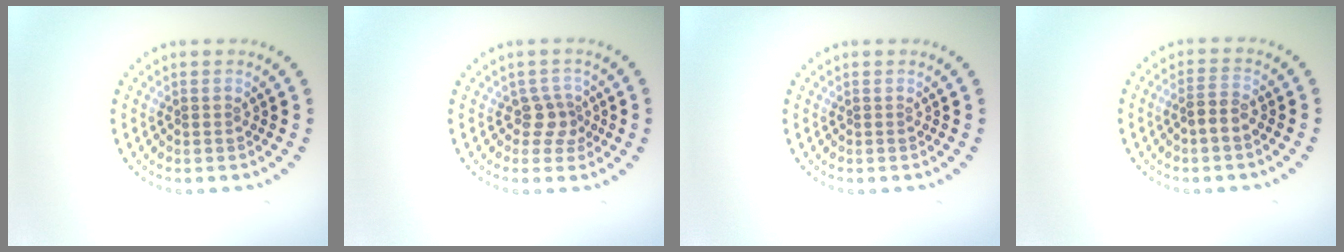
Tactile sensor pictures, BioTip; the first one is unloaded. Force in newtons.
{"total": 2.0, "press": 1.6, "slide": 1.3}
{"total": 0.0}
{"total": 1.9, "press": 1.6, "slide": 1.0}